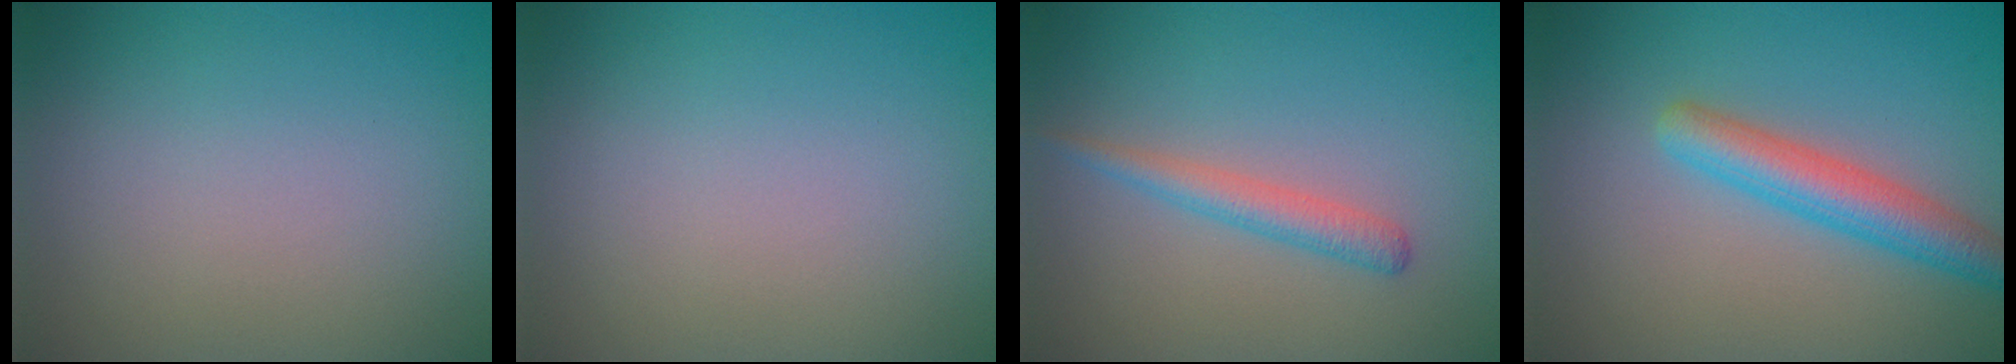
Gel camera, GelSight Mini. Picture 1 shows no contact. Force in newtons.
{"total": 0.0}
{"total": 2.0, "press": 2.0, "slide": 0.0}
{"total": 3.9, "press": 3.9, "slide": 0.2}